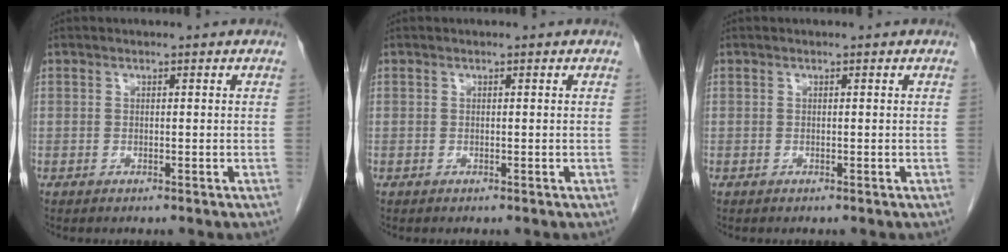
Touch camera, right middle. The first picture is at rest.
{"total": 0.0}
{"total": 0.0}